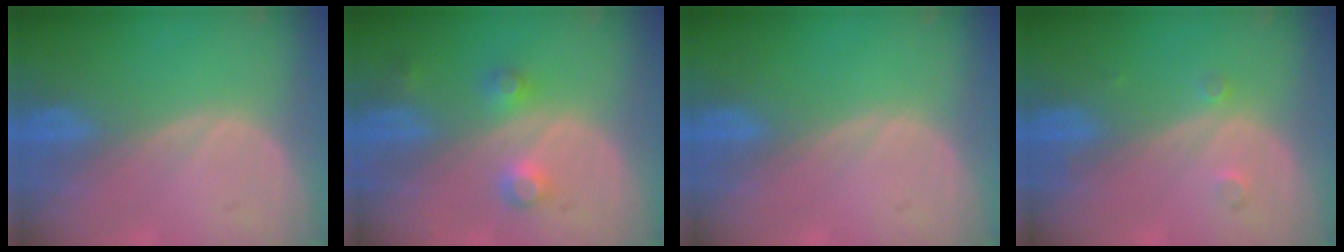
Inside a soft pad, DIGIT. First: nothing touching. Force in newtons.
{"total": 3.7, "press": 3.5, "slide": 1.2}
{"total": 0.0}
{"total": 1.5, "press": 1.2, "slide": 0.8}